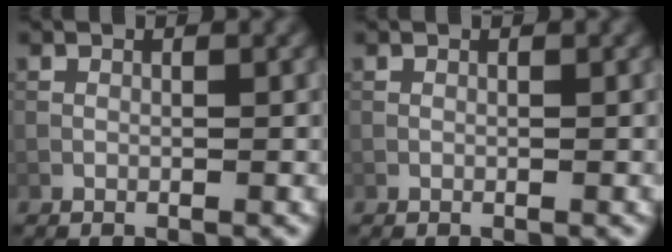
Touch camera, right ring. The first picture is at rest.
{"total": 0.0}